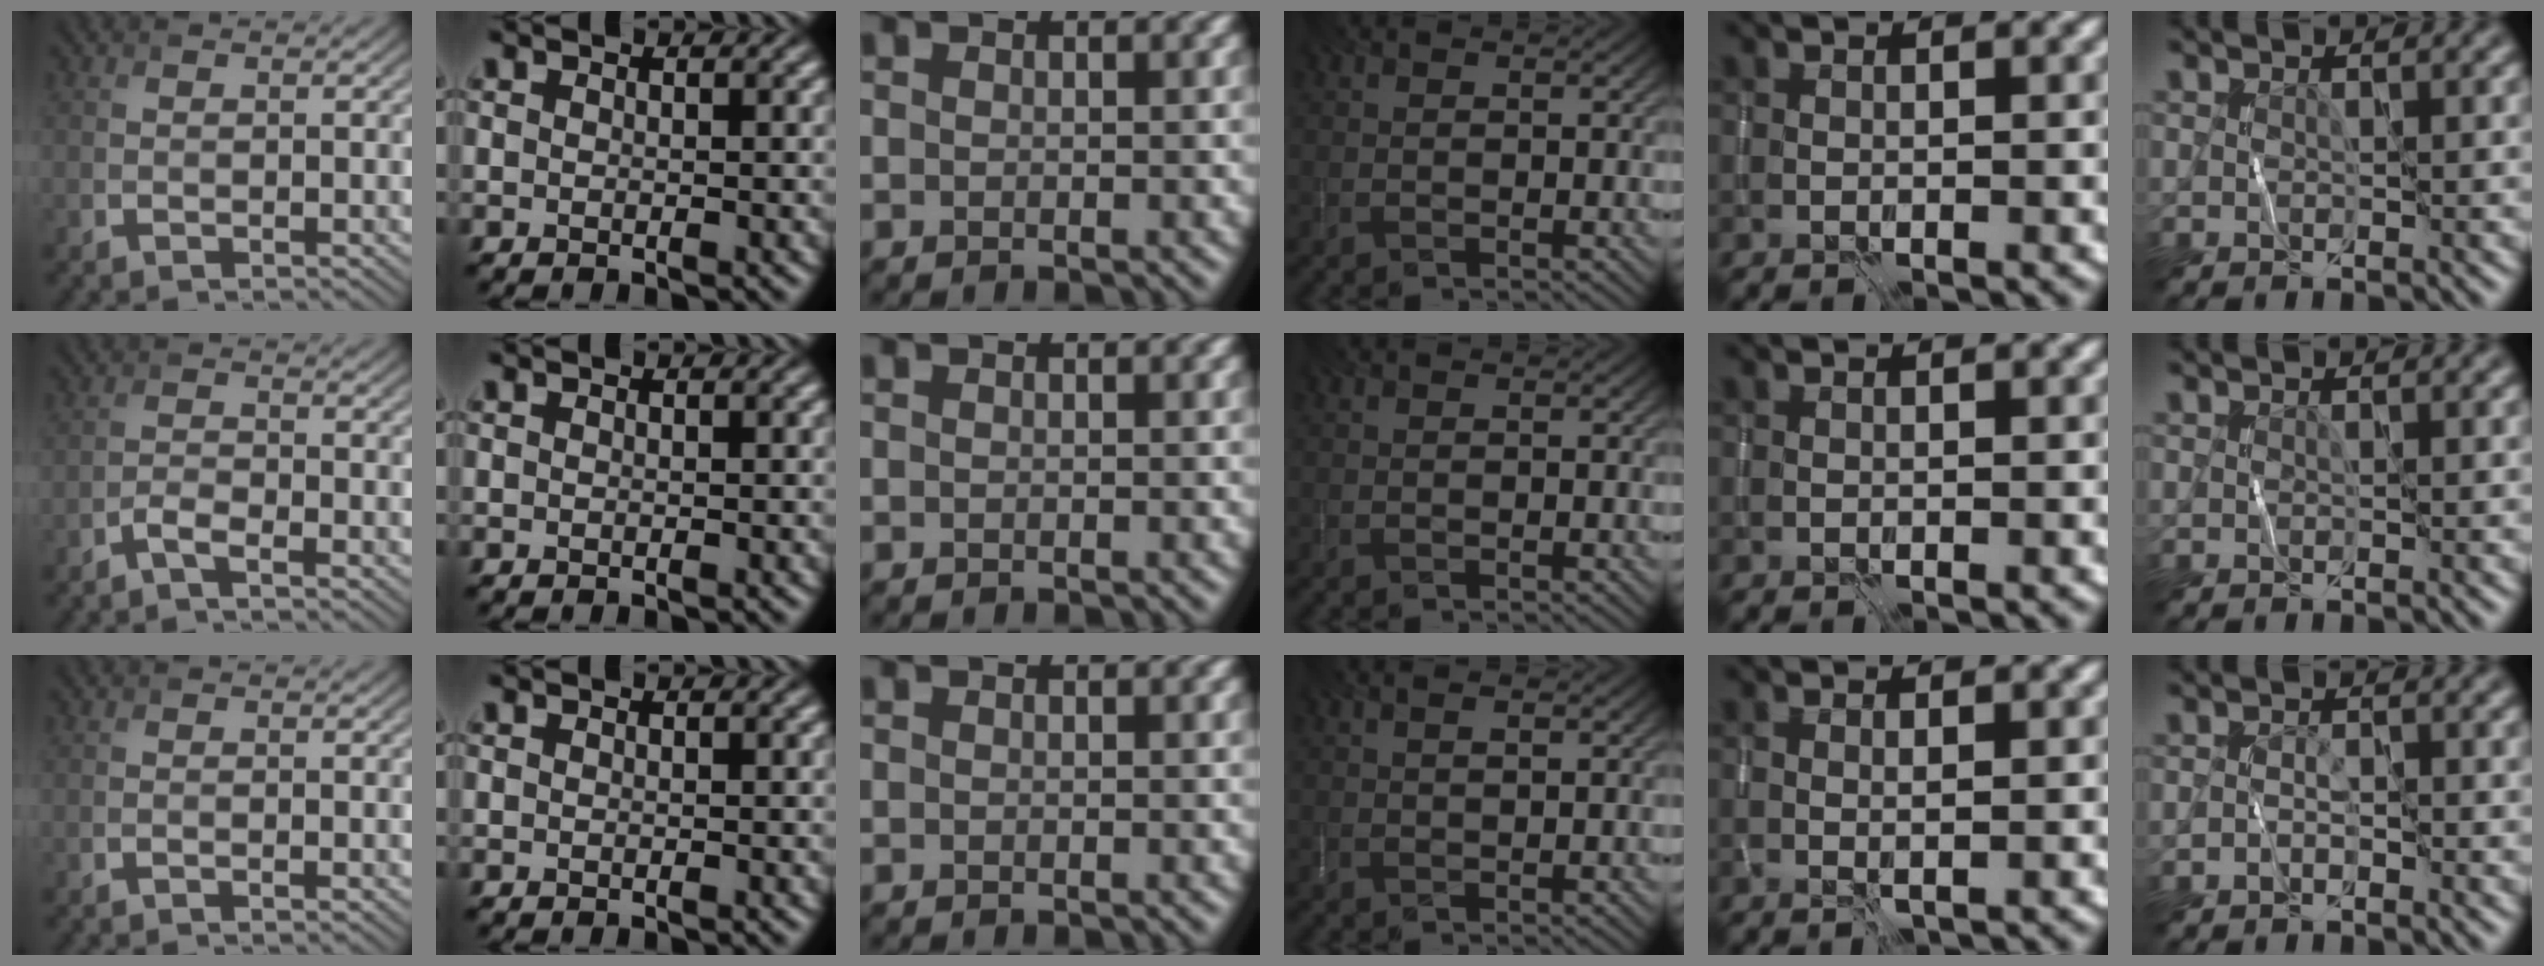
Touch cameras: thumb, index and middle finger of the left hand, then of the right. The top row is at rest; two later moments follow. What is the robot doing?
{"motion": "wipe", "object": "whiteboard"}